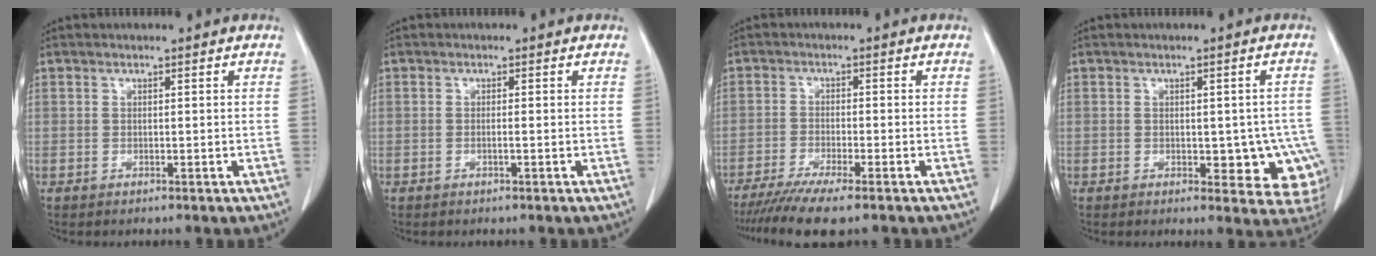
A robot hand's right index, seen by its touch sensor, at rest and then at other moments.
{"total": 0.7, "force": [-0.3, -0.2, 0.6], "torque": [-0.011, 0.000, -0.004]}
{"total": 7.9, "force": [-6.2, -0.1, 4.9], "torque": [-0.076, -0.019, -0.101]}
{"total": 8.5, "force": [-2.0, 4.5, 7.0], "torque": [-0.054, 0.009, -0.017]}